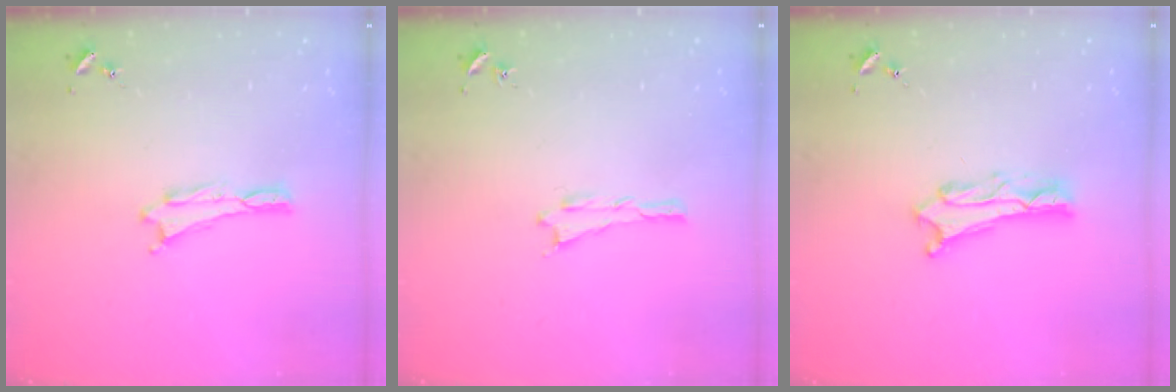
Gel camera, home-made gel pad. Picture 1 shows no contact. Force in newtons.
{"total": 0.0}
{"total": 3.7, "press": 3.7, "slide": 0.4}